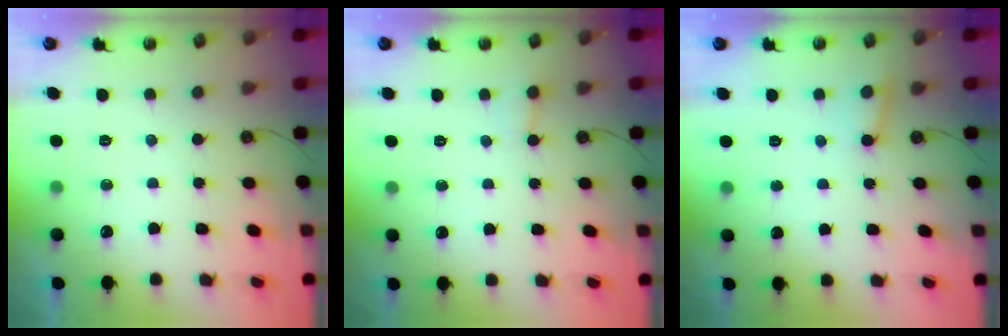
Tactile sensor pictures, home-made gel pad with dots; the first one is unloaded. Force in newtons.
{"total": 2.0, "press": 2.0, "slide": 0.1}
{"total": 2.9, "press": 2.9, "slide": 0.3}